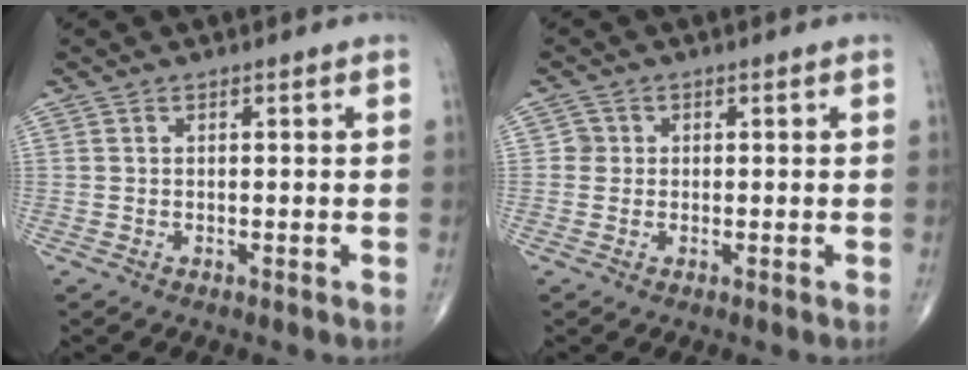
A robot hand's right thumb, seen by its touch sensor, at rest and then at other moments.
{"total": 1.6, "force": [0.1, 1.6, 0.2], "torque": [0.007, 0.005, -0.001]}